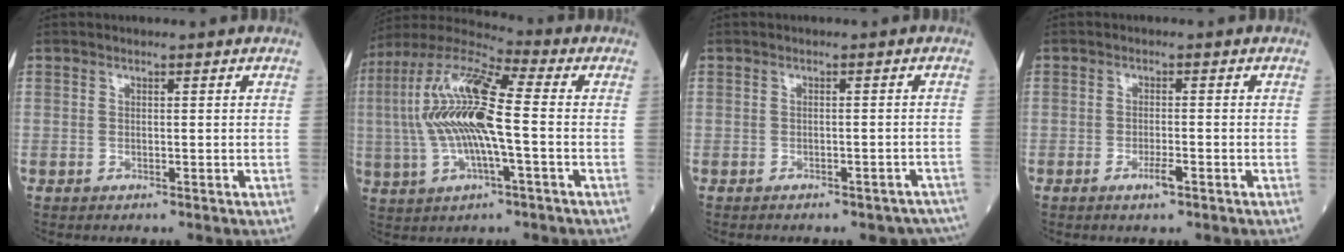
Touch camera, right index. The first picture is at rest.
{"total": 16.1, "force": [-0.3, 2.9, 15.8], "torque": [-0.331, 0.013, -0.013]}
{"total": 9.1, "force": [-8.0, 2.9, 3.0], "torque": [-0.028, 0.005, -0.079]}
{"total": 2.2, "force": [-1.2, 0.2, 1.9], "torque": [-0.034, -0.002, -0.021]}